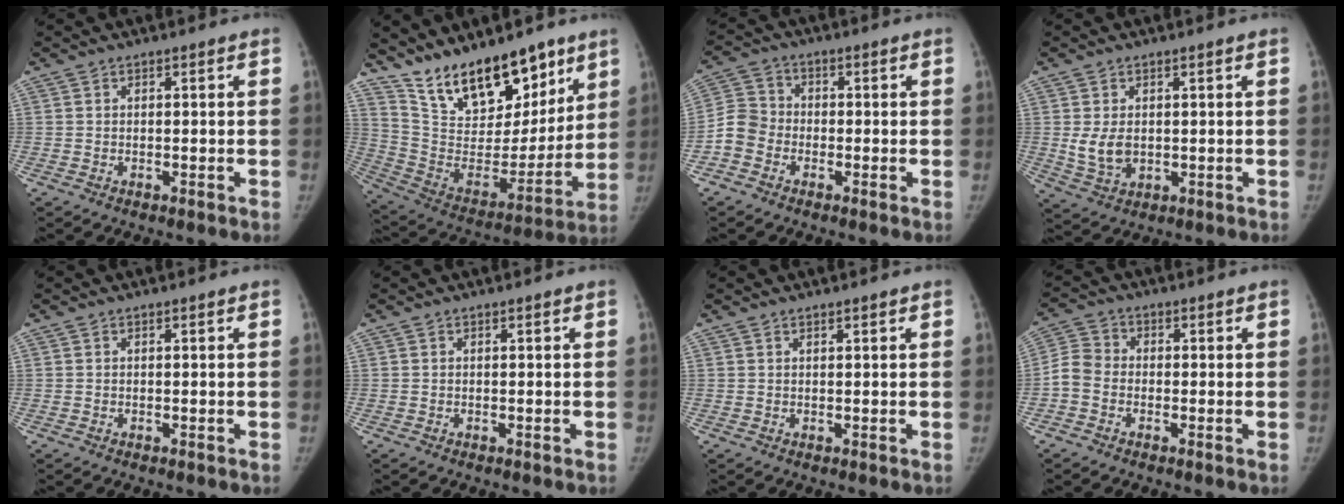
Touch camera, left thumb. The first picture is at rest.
{"total": 22.2, "force": [16.1, 9.9, 11.8], "torque": [-0.148, -0.083, 0.281]}
{"total": 5.6, "force": [-2.2, 4.7, 2.0], "torque": [-0.028, 0.014, -0.055]}
{"total": 5.2, "force": [0.4, 3.6, 3.8], "torque": [-0.064, -0.013, 0.019]}
{"total": 0.0}
{"total": 0.0}
{"total": 0.6, "force": [0.6, 0.1, 0.3], "torque": [-0.007, -0.003, 0.011]}
{"total": 4.7, "force": [-1.4, 3.8, 2.4], "torque": [-0.045, 0.012, -0.041]}